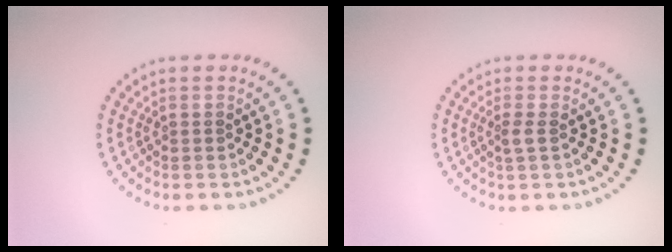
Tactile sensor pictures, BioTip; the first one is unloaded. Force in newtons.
{"total": 1.0, "press": 0.7, "slide": 0.7}